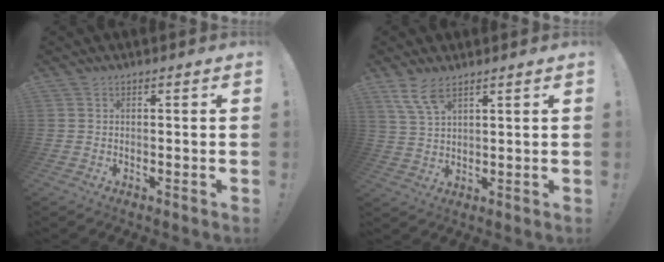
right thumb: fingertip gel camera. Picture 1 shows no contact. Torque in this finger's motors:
{"motor_torque": [0.05, 0.16, -0.04, 0.22, 0.09]}